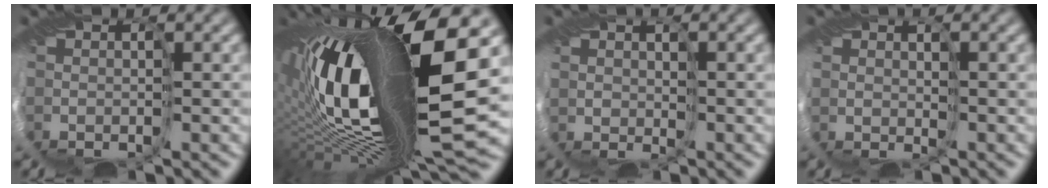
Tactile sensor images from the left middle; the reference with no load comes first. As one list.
[{"total": 17.5, "force": [0.0, 5.5, 16.6], "torque": [-0.314, -0.023, 0.003]}, {"total": 2.2, "force": [1.5, -0.2, -1.6], "torque": [0.020, 0.006, 0.032]}, {"total": 2.1, "force": [1.2, -0.9, -1.5], "torque": [0.019, 0.004, 0.024]}]